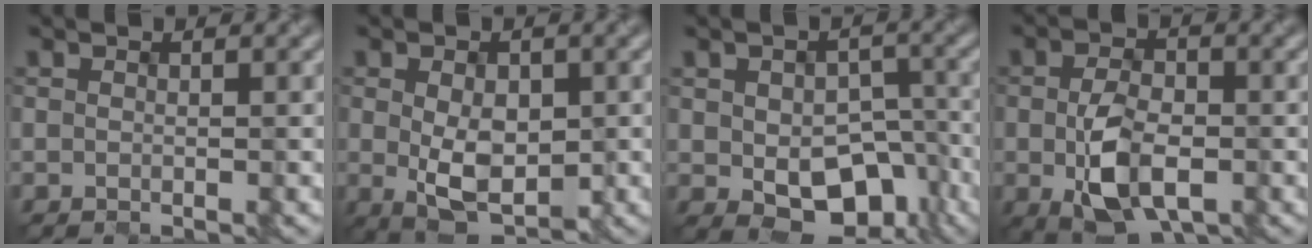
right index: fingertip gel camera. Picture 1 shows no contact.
{"total": 5.0, "force": [-0.7, 2.9, 4.0], "torque": [-0.075, -0.006, 0.000]}
{"total": 8.1, "force": [-2.4, 5.2, 5.8], "torque": [-0.092, -0.018, -0.017]}
{"total": 6.3, "force": [-1.8, 3.7, 4.7], "torque": [-0.103, -0.016, -0.021]}